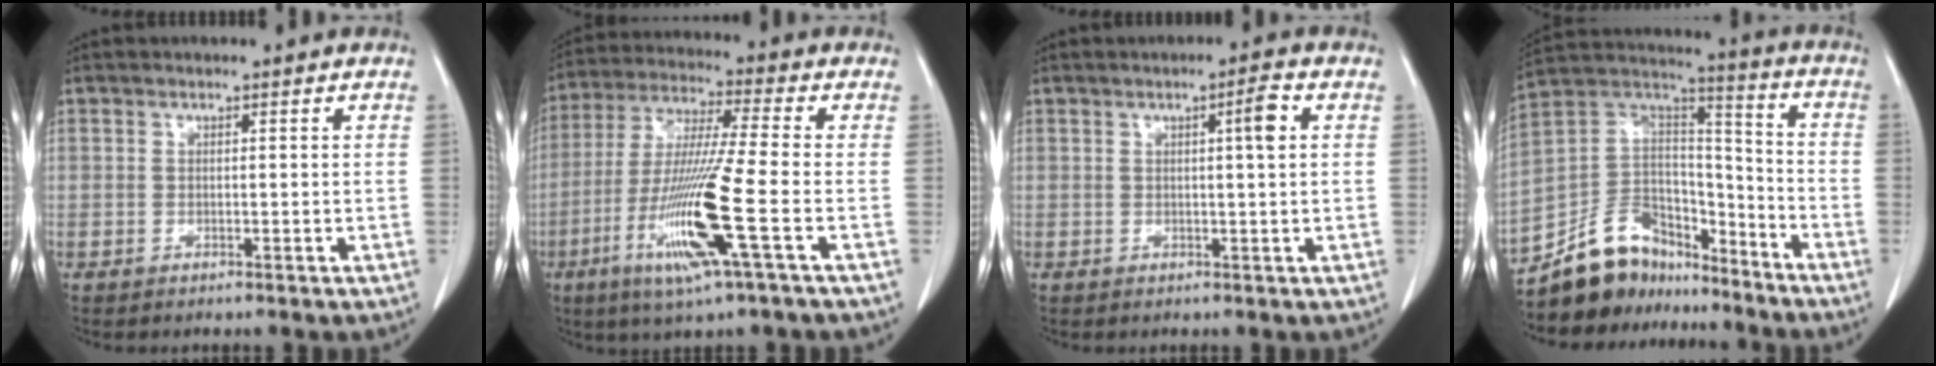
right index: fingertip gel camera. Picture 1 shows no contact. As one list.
[{"total": 14.7, "force": [-5.1, -0.8, 13.8], "torque": [-0.284, -0.024, -0.099]}, {"total": 3.0, "force": [0.8, -0.1, 2.9], "torque": [-0.045, 0.001, 0.011]}, {"total": 14.9, "force": [-12.6, 7.1, 3.7], "torque": [-0.063, 0.066, -0.224]}]